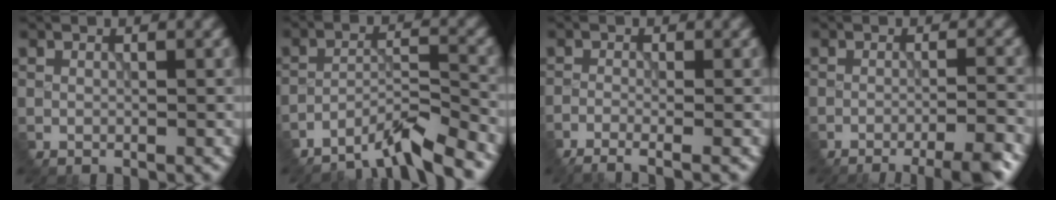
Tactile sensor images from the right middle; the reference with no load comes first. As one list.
[{"total": 5.0, "force": [-4.8, -0.5, 1.1], "torque": [-0.033, 0.011, -0.075]}, {"total": 3.0, "force": [-2.5, 0.3, 1.6], "torque": [-0.017, 0.005, -0.031]}, {"total": 5.3, "force": [-3.9, 0.3, 3.5], "torque": [-0.052, 0.006, -0.043]}]